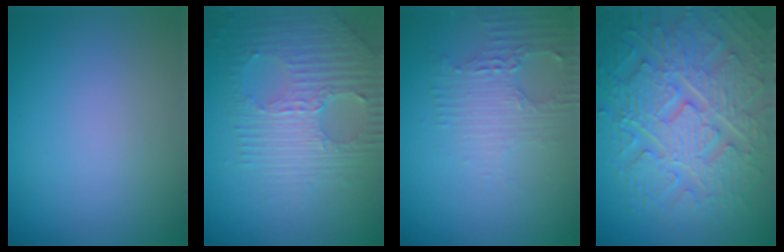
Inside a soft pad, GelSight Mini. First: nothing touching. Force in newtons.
{"total": 7.1, "press": 4.7, "slide": 5.3}
{"total": 3.0, "press": 2.5, "slide": 1.7}
{"total": 9.2, "press": 6.8, "slide": 6.2}